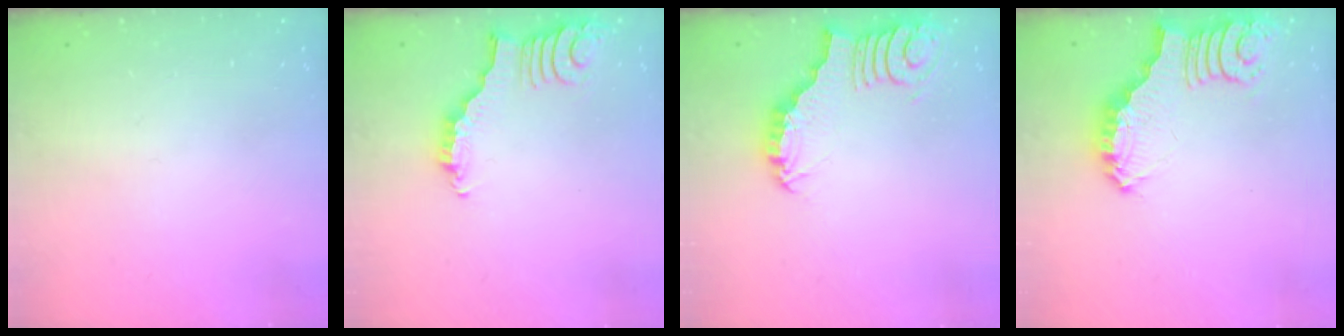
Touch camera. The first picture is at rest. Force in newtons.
{"total": 2.2, "press": 2.2, "slide": 0.4}
{"total": 3.4, "press": 3.3, "slide": 0.7}
{"total": 3.2, "press": 3.1, "slide": 0.6}